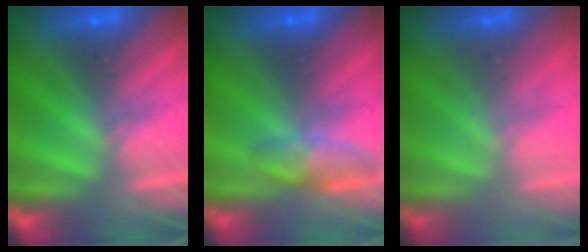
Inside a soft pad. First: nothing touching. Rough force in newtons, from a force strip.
{"total": 3.9}
{"total": 2.2}